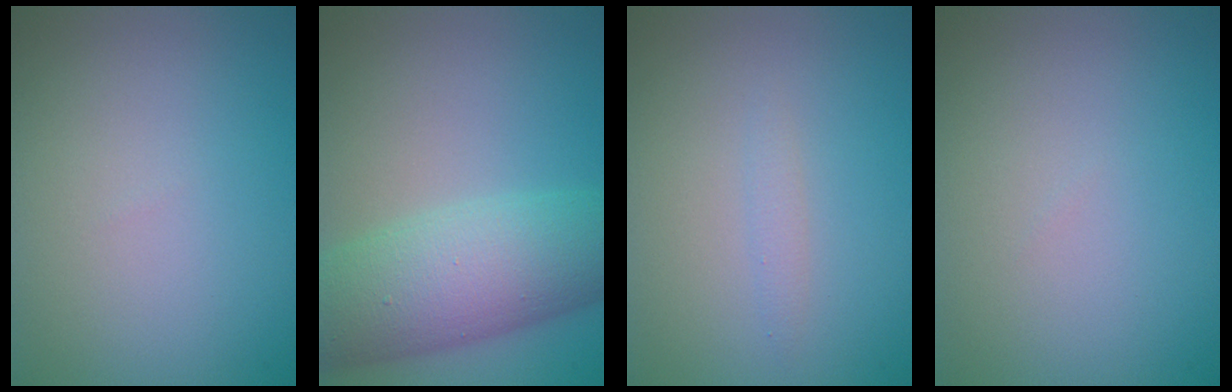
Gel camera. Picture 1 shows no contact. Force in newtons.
{"total": 9.0, "press": 9.0, "slide": 0.2}
{"total": 0.8, "press": 0.8, "slide": 0.0}
{"total": 0.0}